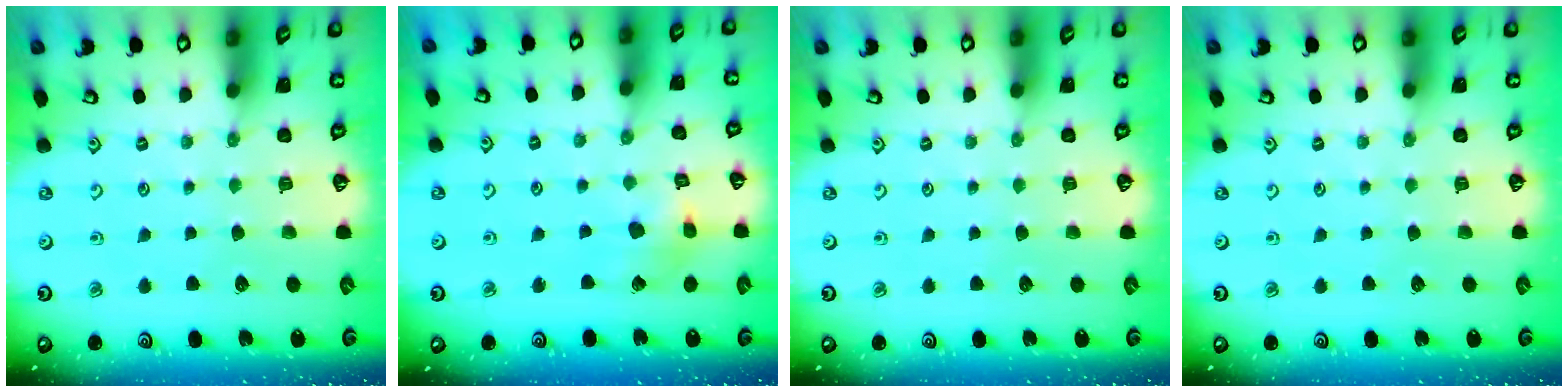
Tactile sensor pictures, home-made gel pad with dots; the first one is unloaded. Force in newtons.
{"total": 7.8, "press": 7.7, "slide": 1.0}
{"total": 0.0}
{"total": 0.0}